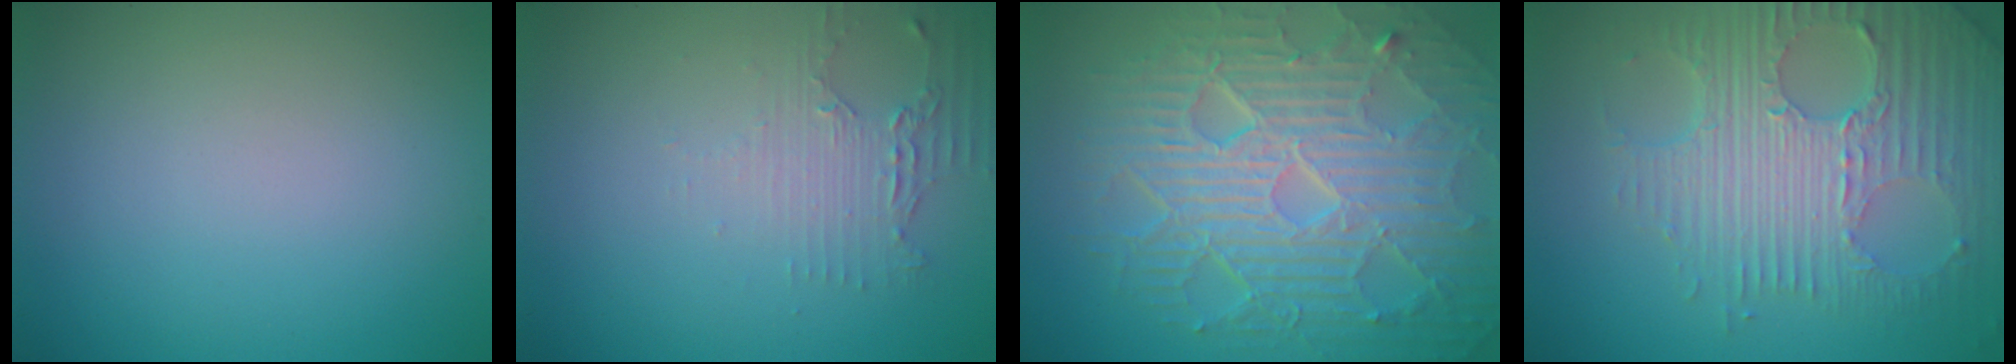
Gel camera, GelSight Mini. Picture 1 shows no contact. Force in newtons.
{"total": 2.1, "press": 1.6, "slide": 1.4}
{"total": 10.6, "press": 6.8, "slide": 8.1}
{"total": 8.0, "press": 5.7, "slide": 5.6}